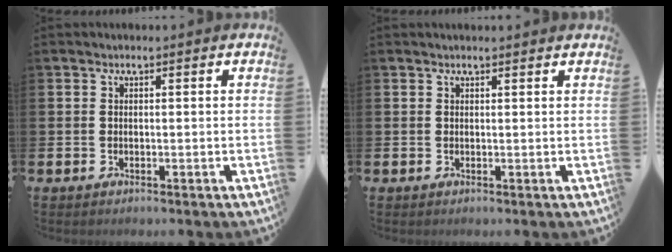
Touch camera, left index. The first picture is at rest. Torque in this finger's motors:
{"motor_torque": [0.70, -1.32, 0.08, -0.01]}